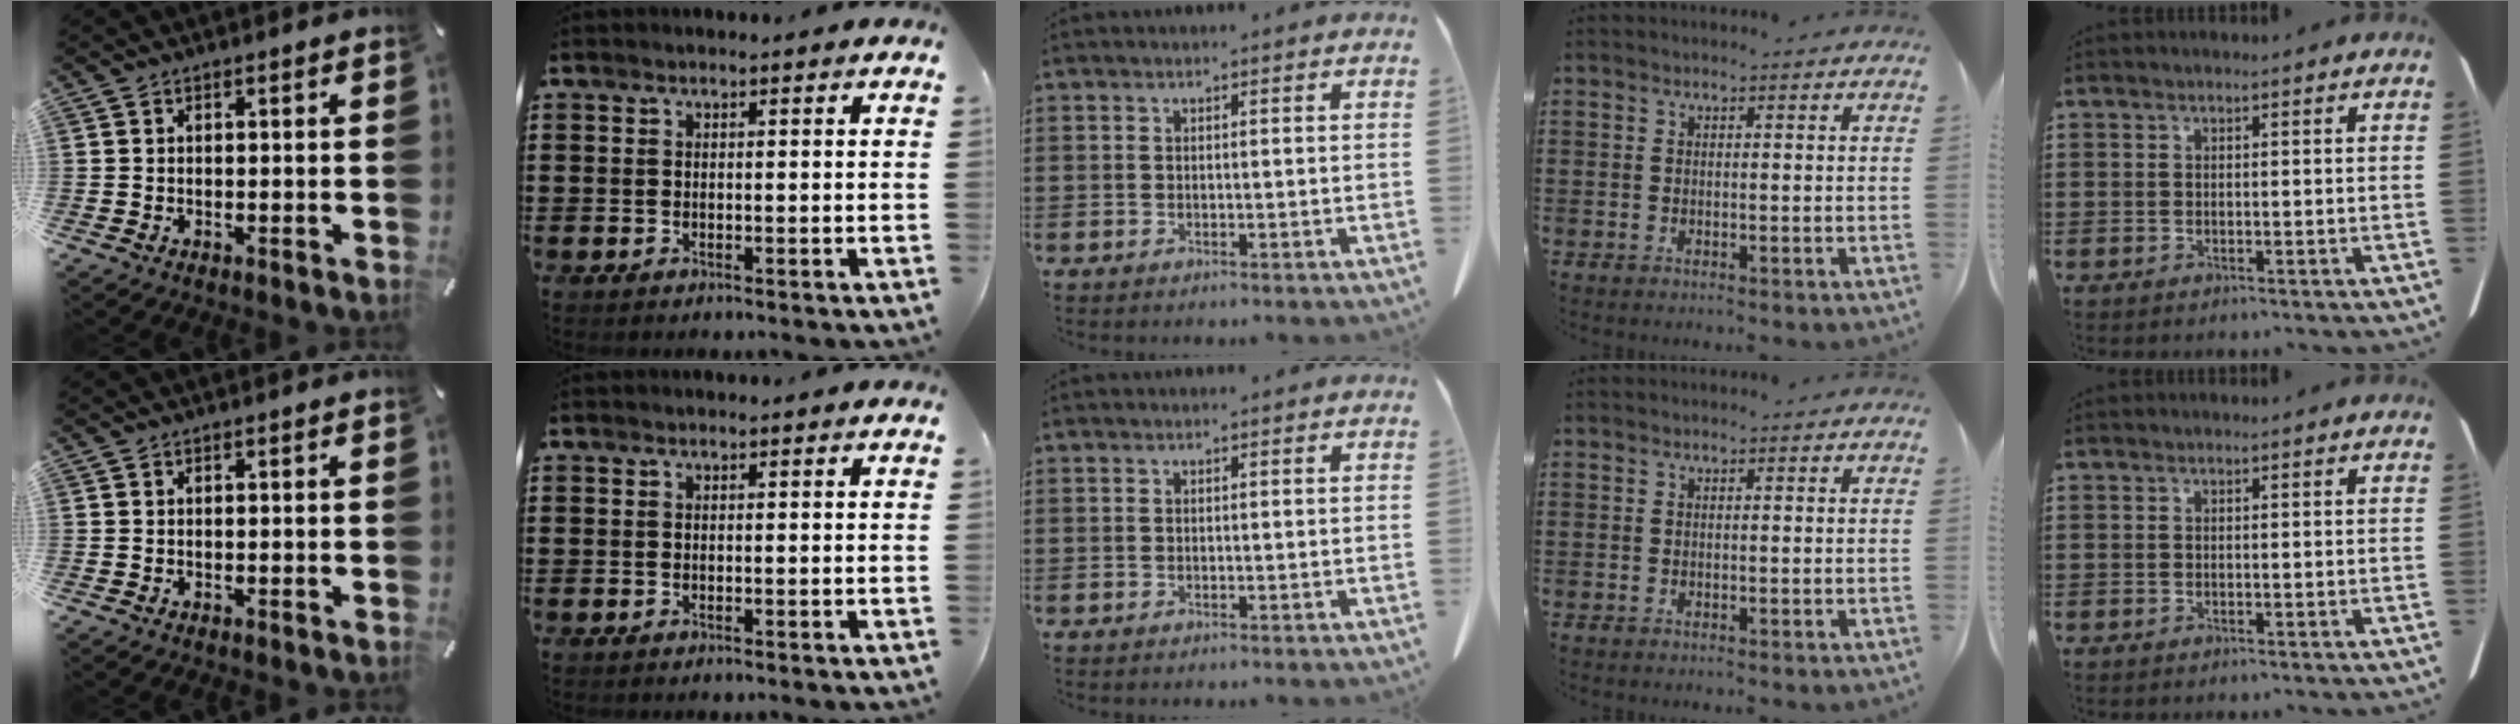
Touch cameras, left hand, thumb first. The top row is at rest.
{}